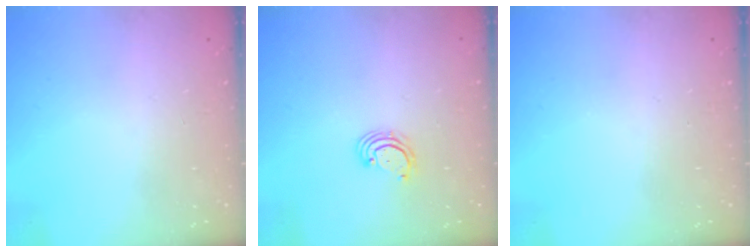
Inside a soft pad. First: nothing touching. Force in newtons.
{"total": 2.7, "press": 2.6, "slide": 0.6}
{"total": 0.0}